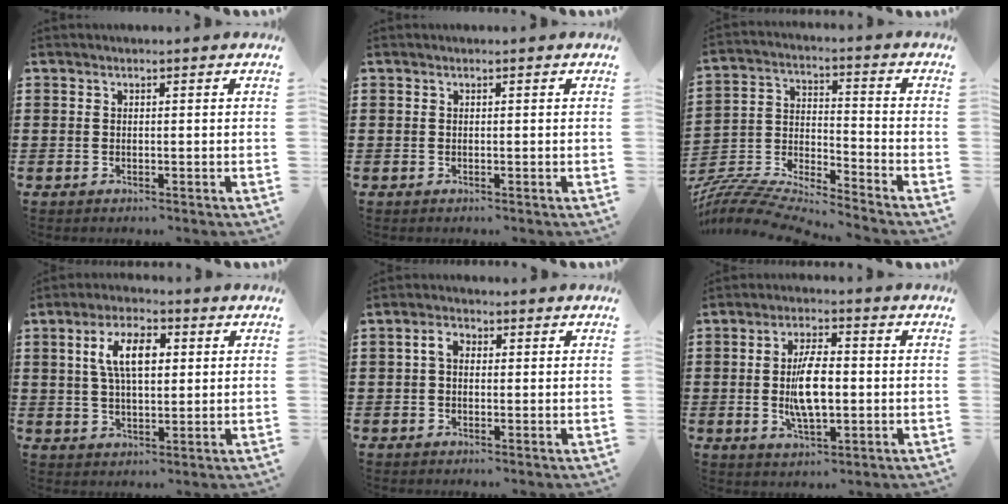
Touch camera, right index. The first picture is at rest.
{"total": 0.0}
{"total": 9.6, "force": [-9.2, 0.8, 2.7], "torque": [-0.058, 0.006, -0.187]}
{"total": 7.1, "force": [1.8, 3.3, 6.0], "torque": [-0.127, 0.014, 0.028]}
{"total": 2.7, "force": [0.2, 1.8, 2.0], "torque": [-0.043, 0.011, 0.001]}
{"total": 7.9, "force": [-0.6, 3.2, 7.2], "torque": [-0.140, -0.003, -0.017]}